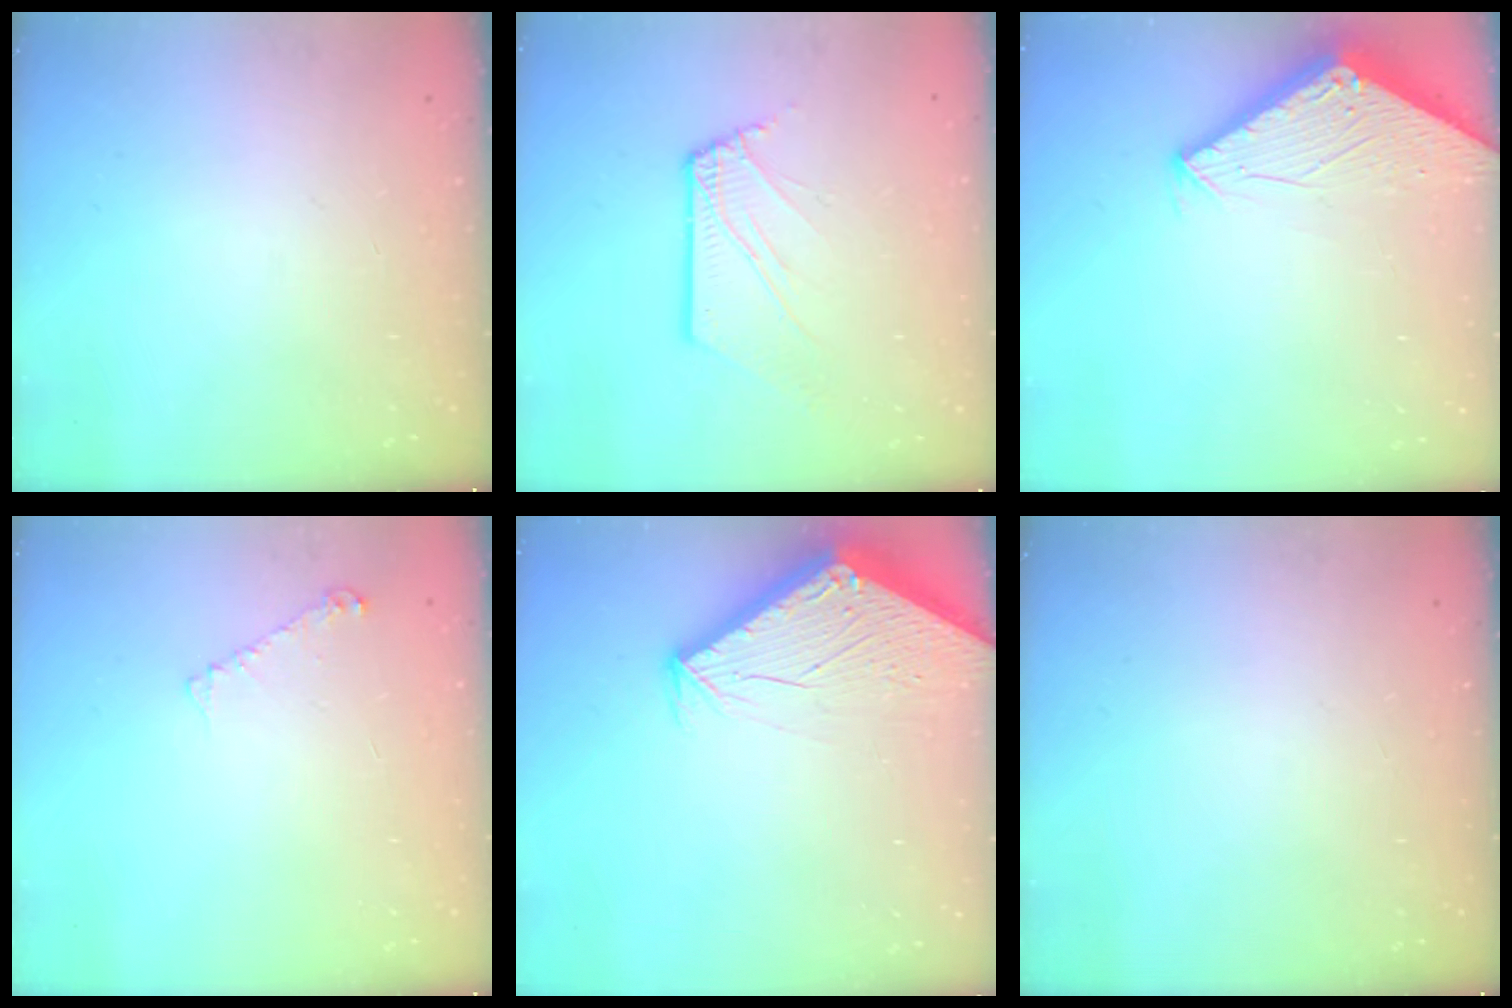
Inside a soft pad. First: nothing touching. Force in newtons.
{"total": 5.0, "press": 4.9, "slide": 0.4}
{"total": 2.9, "press": 2.9, "slide": 0.2}
{"total": 4.5, "press": 4.5, "slide": 0.5}
{"total": 3.3, "press": 3.3, "slide": 0.1}
{"total": 0.0}